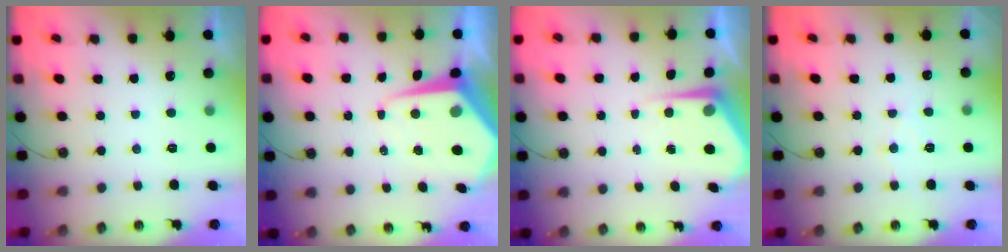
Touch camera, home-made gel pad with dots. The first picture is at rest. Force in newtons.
{"total": 9.5, "press": 9.4, "slide": 0.8}
{"total": 6.5, "press": 6.4, "slide": 0.6}
{"total": 6.1, "press": 6.1, "slide": 0.4}